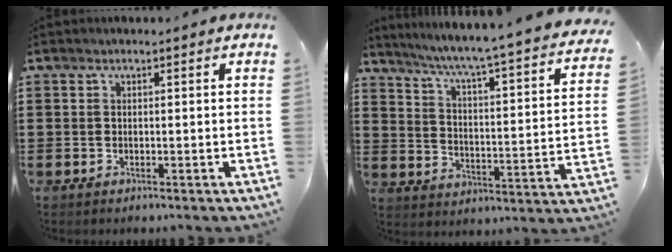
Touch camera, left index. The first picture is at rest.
{"total": 4.5, "force": [3.7, -1.0, 2.4], "torque": [-0.067, -0.050, 0.047]}